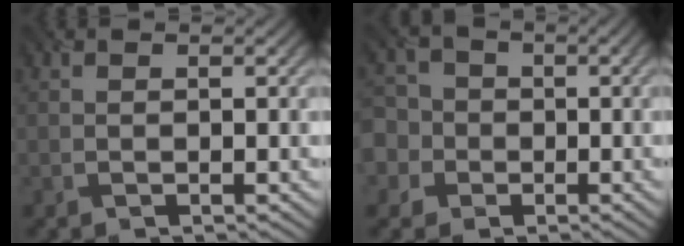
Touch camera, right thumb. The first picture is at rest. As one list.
[{"total": 6.8, "force": [-0.9, 6.5, 1.8], "torque": [-0.067, 0.005, -0.048]}]